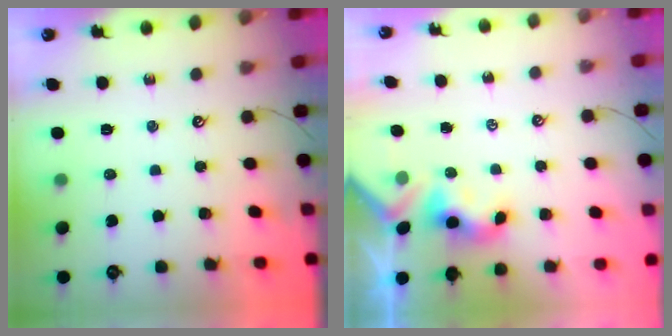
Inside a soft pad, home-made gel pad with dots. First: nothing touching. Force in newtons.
{"total": 4.3, "press": 4.3, "slide": 0.1}